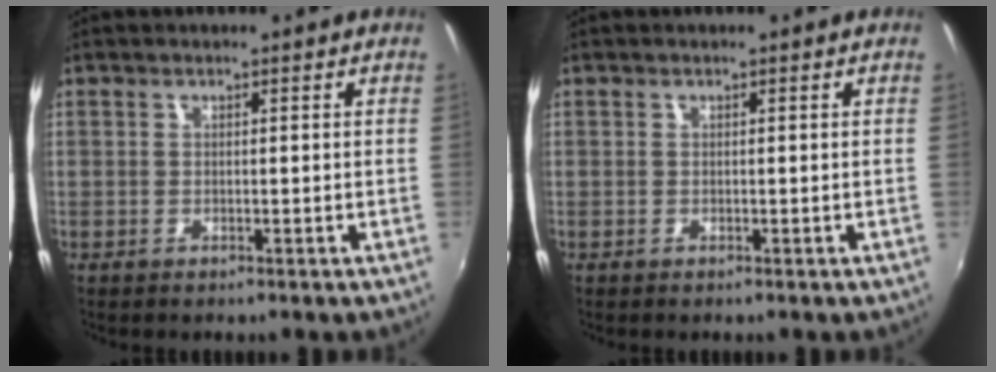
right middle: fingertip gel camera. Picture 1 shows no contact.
{"total": 0.0}